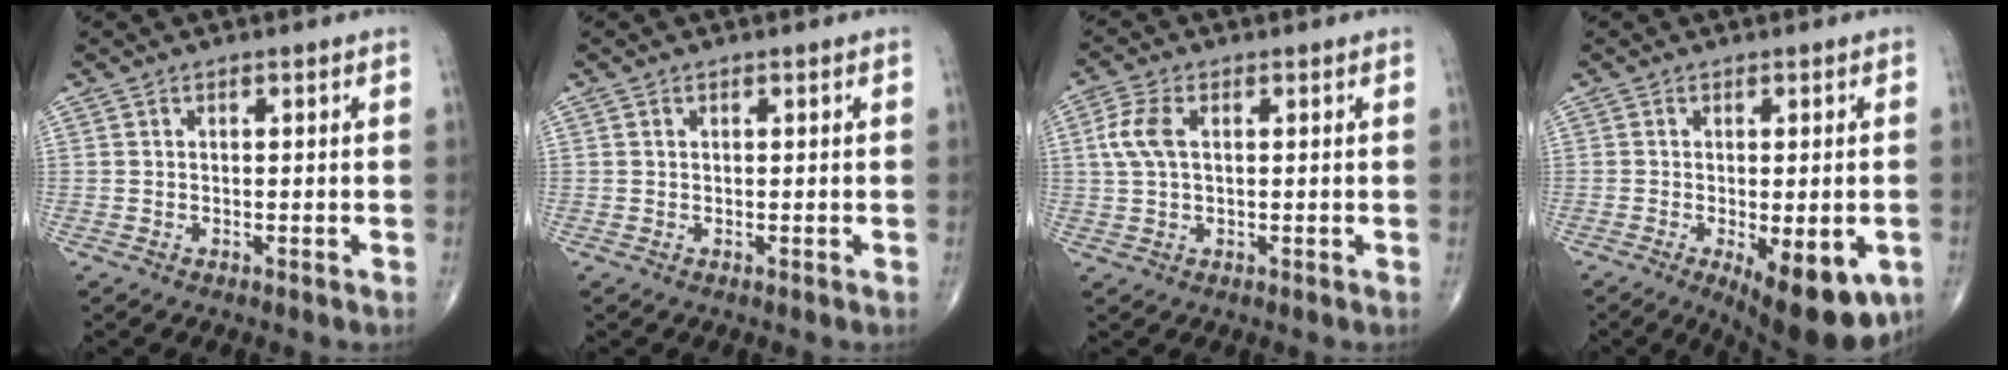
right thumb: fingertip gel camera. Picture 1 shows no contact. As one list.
[{"total": 0.0}, {"total": 5.3, "force": [1.0, 2.9, 4.3], "torque": [-0.111, 0.012, 0.017]}, {"total": 13.4, "force": [-5.3, 5.2, 11.2], "torque": [-0.127, -0.010, -0.062]}]